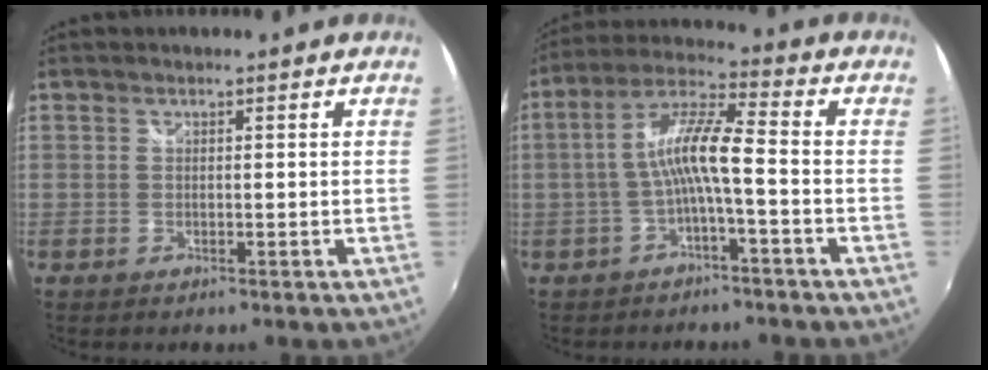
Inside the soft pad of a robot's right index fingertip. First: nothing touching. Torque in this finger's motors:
{"motor_torque": [0.82, -0.38, 0.71, 0.16]}